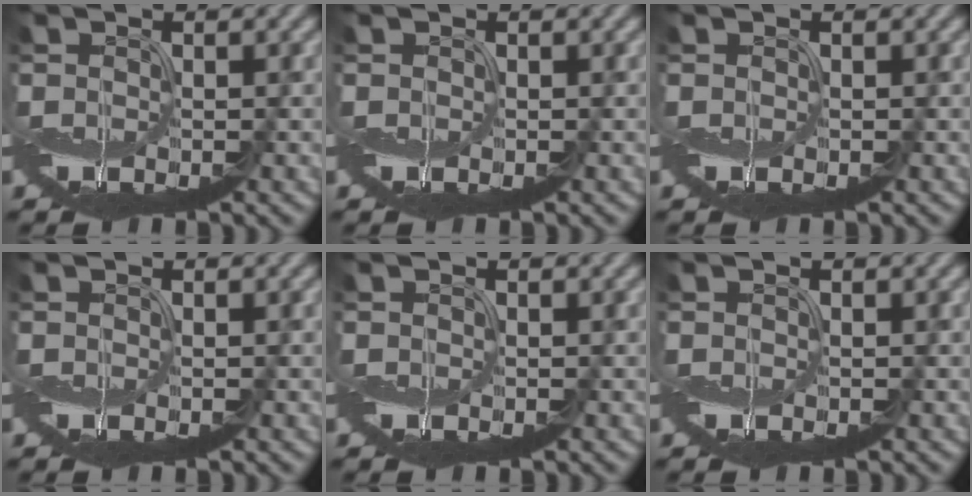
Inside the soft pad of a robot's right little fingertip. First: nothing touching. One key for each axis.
{"total": 0.0}
{"total": 0.0}
{"total": 0.0}
{"total": 0.0}
{"total": 0.0}